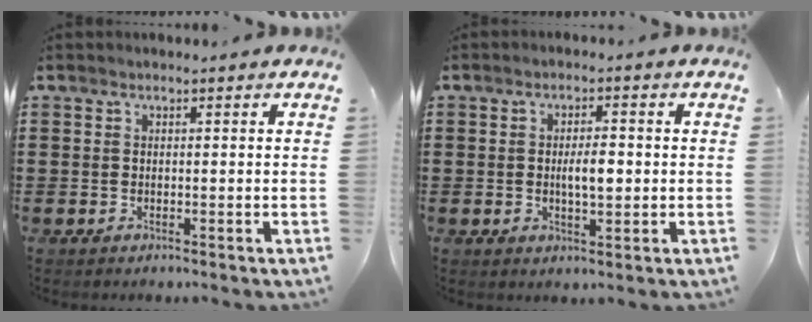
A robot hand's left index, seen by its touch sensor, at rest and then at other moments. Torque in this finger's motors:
{"motor_torque": [0.88, 0.11, 0.37, 0.07]}